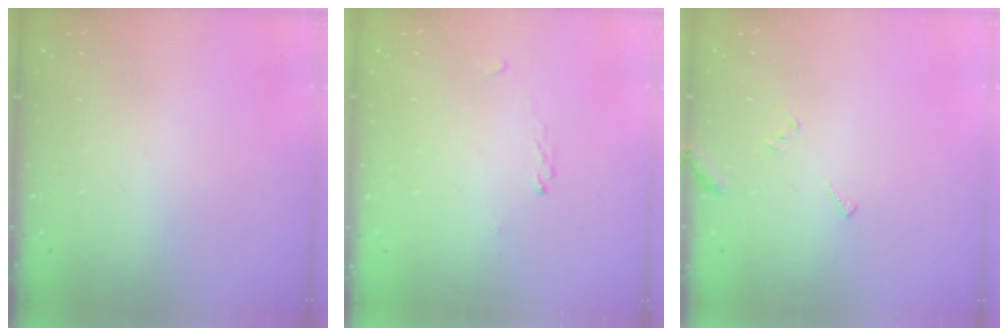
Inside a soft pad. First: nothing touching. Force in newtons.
{"total": 1.2, "press": 1.2, "slide": 0.3}
{"total": 4.3, "press": 4.2, "slide": 0.4}